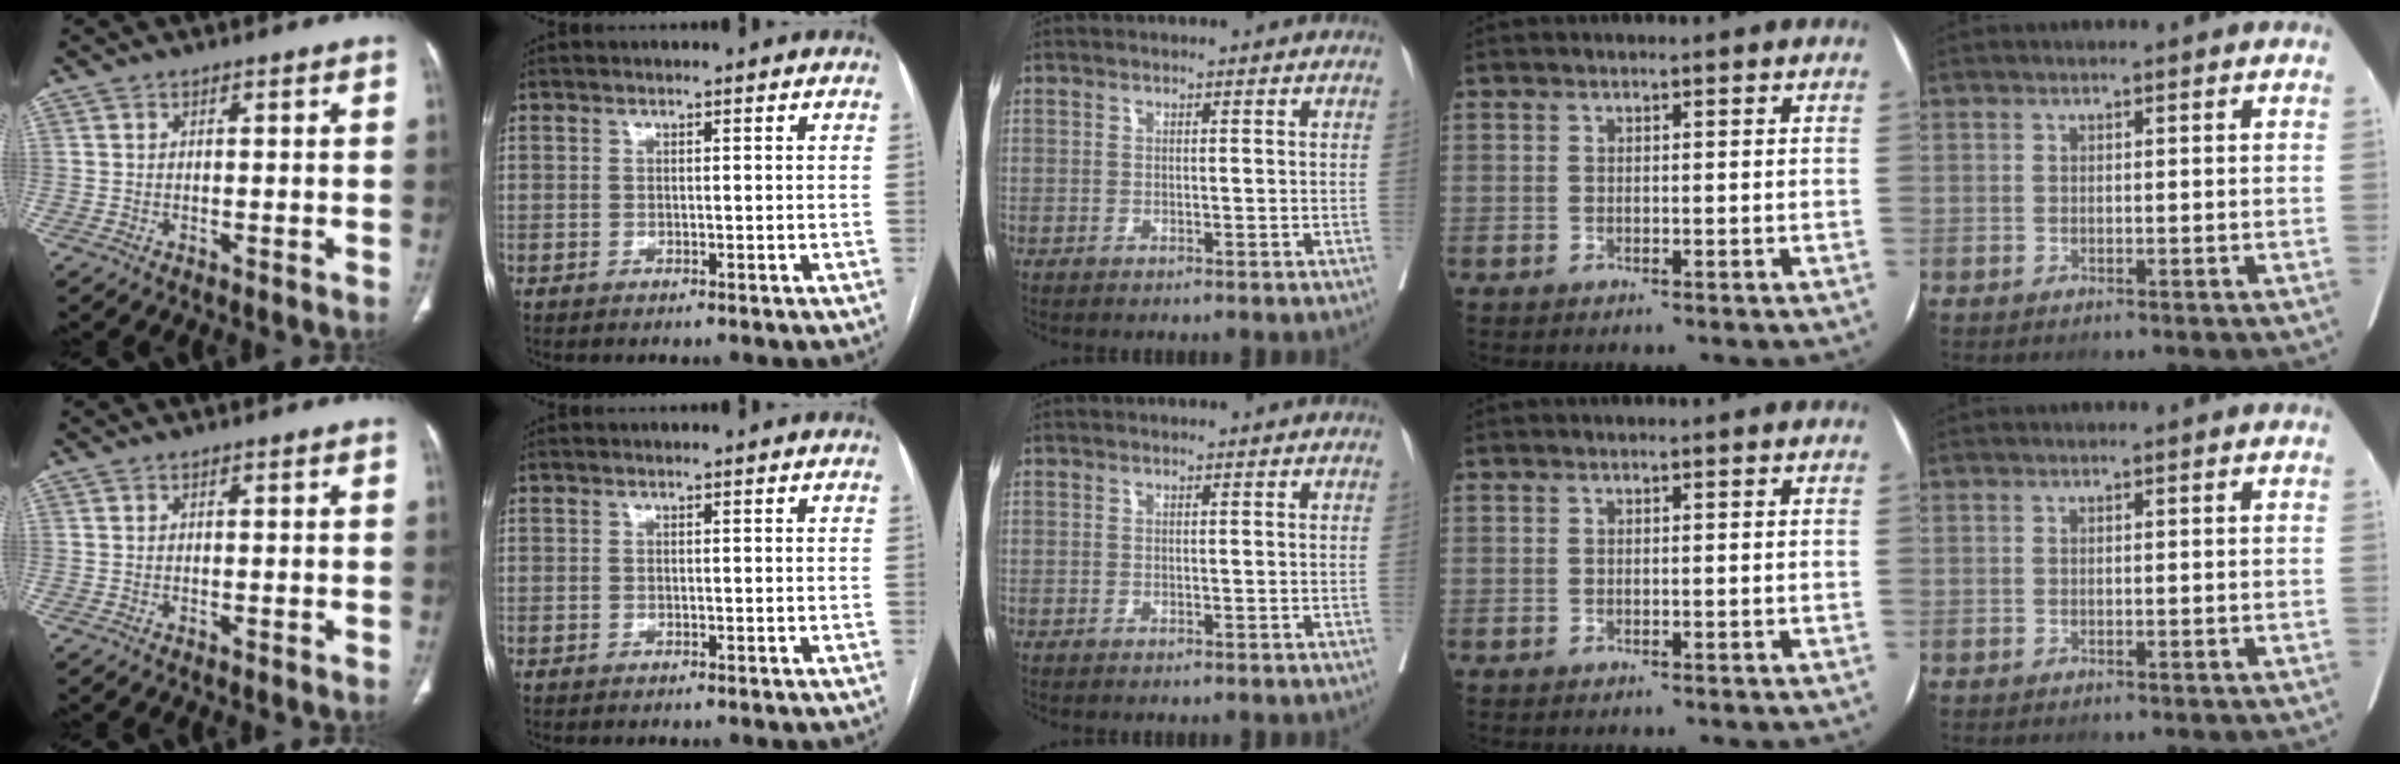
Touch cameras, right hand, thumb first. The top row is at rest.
{}